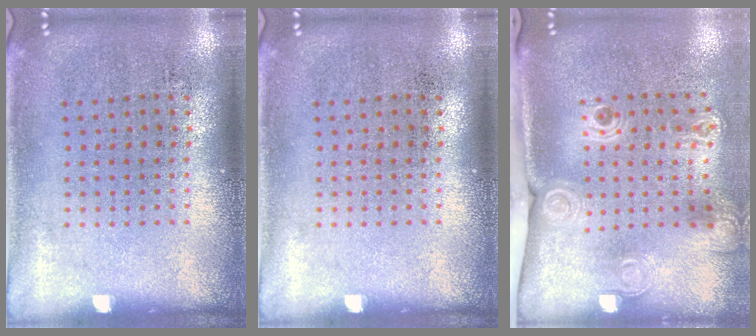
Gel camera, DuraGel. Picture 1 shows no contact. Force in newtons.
{"total": 0.0}
{"total": 2.3, "press": 1.7, "slide": 1.6}